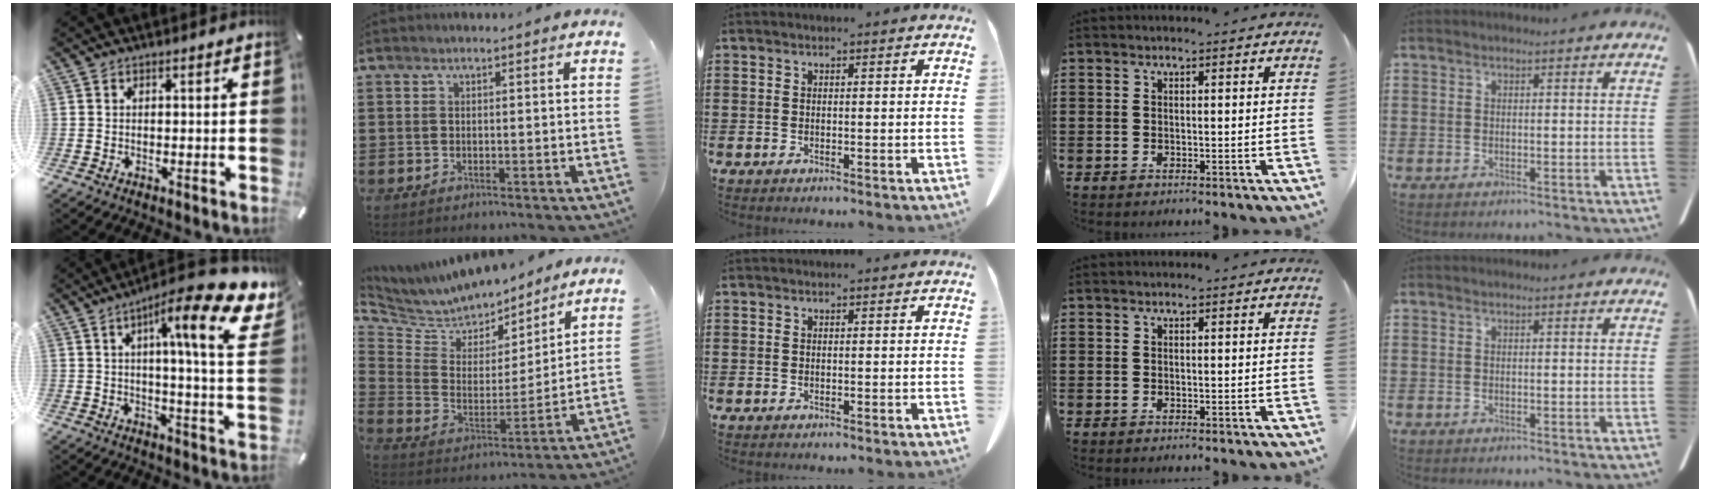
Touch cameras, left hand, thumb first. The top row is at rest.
{"thumb": {"total": 21.1, "force": [9.3, 3.7, 18.6], "torque": [-0.278, -0.058, 0.128]}, "index": {"total": 6.6, "force": [6.2, 2.3, -0.1], "torque": [-0.044, -0.049, 0.108]}}